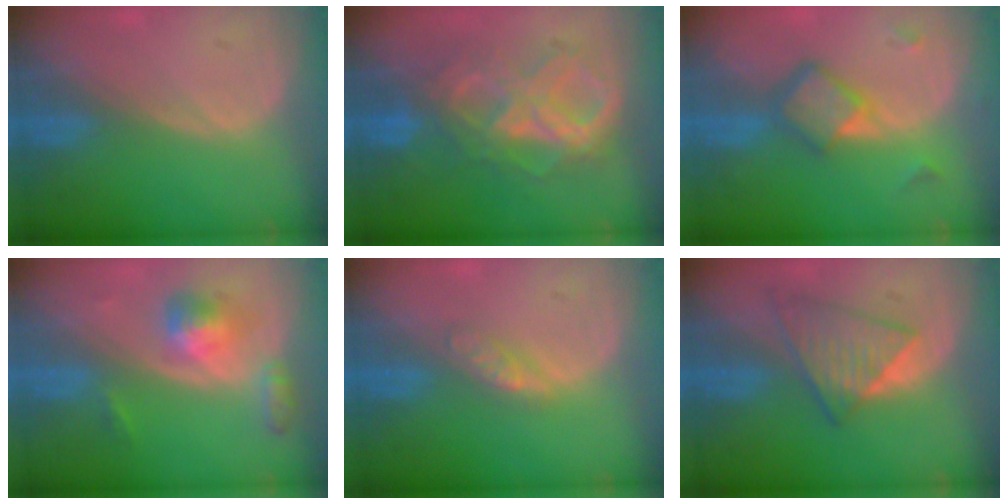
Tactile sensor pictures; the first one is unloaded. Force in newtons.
{"total": 9.3, "press": 9.2, "slide": 0.9}
{"total": 6.2, "press": 5.3, "slide": 3.2}
{"total": 5.2, "press": 4.9, "slide": 1.7}
{"total": 2.7, "press": 2.7, "slide": 0.3}
{"total": 6.1, "press": 6.1, "slide": 0.3}